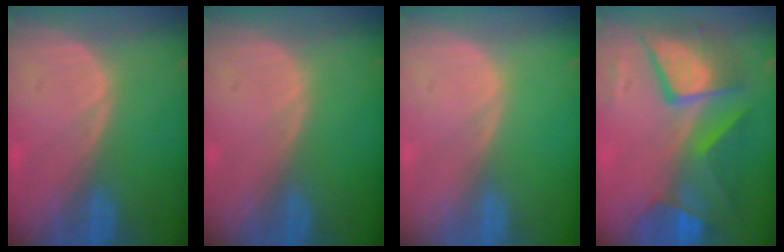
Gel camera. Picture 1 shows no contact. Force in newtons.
{"total": 0.0}
{"total": 0.0}
{"total": 10.7, "press": 10.7, "slide": 1.0}